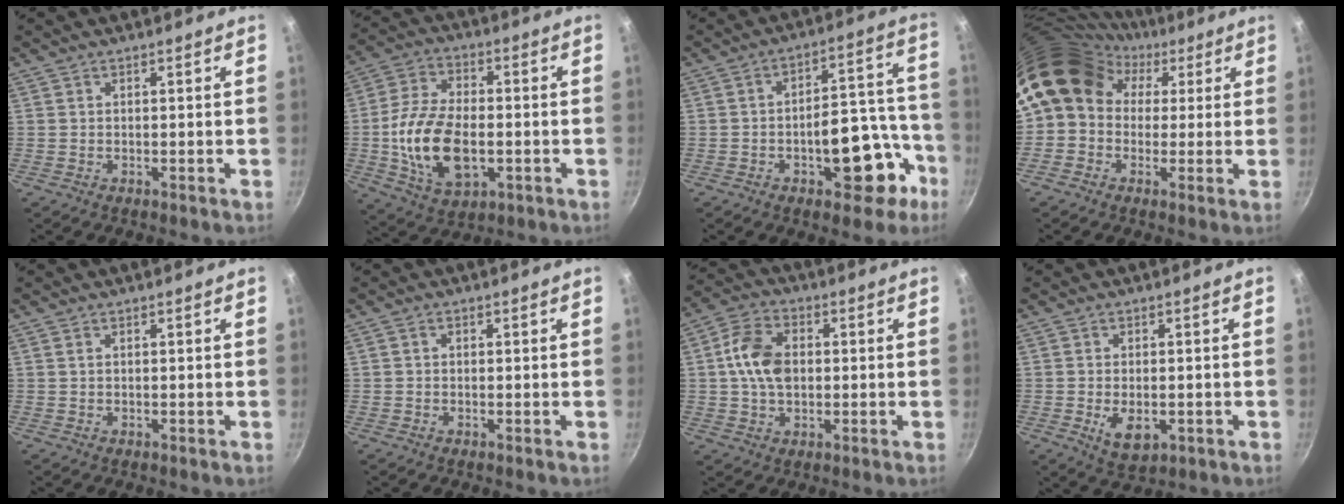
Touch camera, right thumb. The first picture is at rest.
{"total": 16.0, "force": [-2.4, 9.3, 12.8], "torque": [-0.236, 0.016, -0.039]}
{"total": 15.1, "force": [-6.2, 7.8, 11.3], "torque": [-0.097, 0.067, -0.076]}
{"total": 15.2, "force": [2.8, 12.8, 7.6], "torque": [-0.112, 0.042, 0.028]}
{"total": 0.5, "force": [0.2, 0.3, 0.3], "torque": [-0.006, 0.001, 0.004]}
{"total": 0.8, "force": [0.0, 0.7, 0.4], "torque": [-0.006, 0.005, 0.000]}
{"total": 9.8, "force": [0.7, 6.8, 7.1], "torque": [-0.117, 0.017, 0.004]}
{"total": 5.9, "force": [-1.3, 3.5, 4.5], "torque": [-0.068, -0.007, -0.010]}